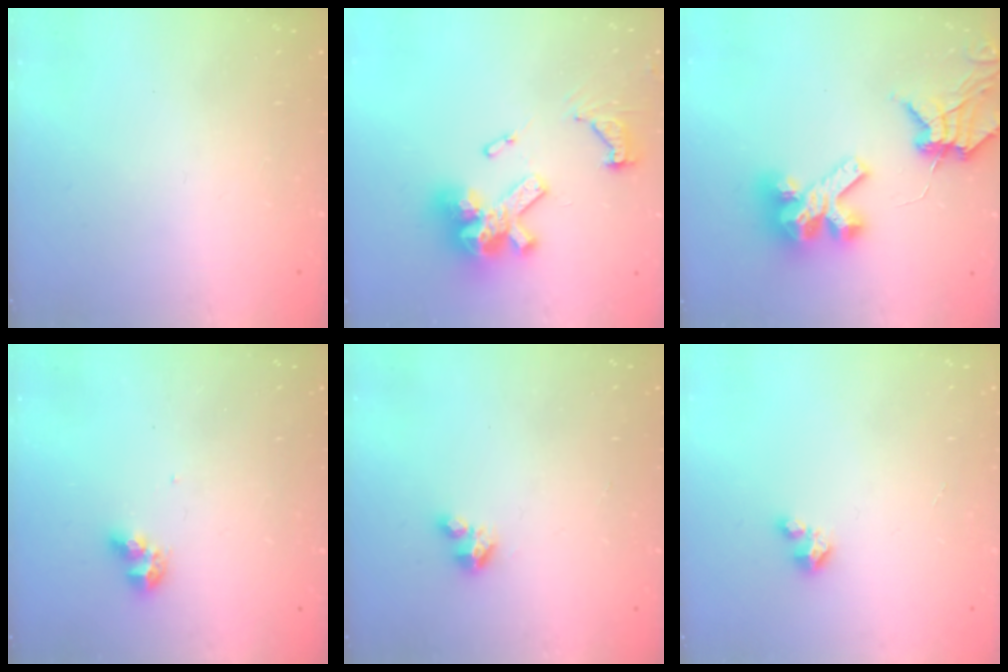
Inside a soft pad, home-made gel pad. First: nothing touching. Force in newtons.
{"total": 18.5, "press": 18.3, "slide": 2.4}
{"total": 11.8, "press": 11.7, "slide": 1.3}
{"total": 6.6, "press": 6.5, "slide": 0.4}
{"total": 2.8, "press": 2.8, "slide": 0.2}
{"total": 1.5, "press": 1.5, "slide": 0.2}